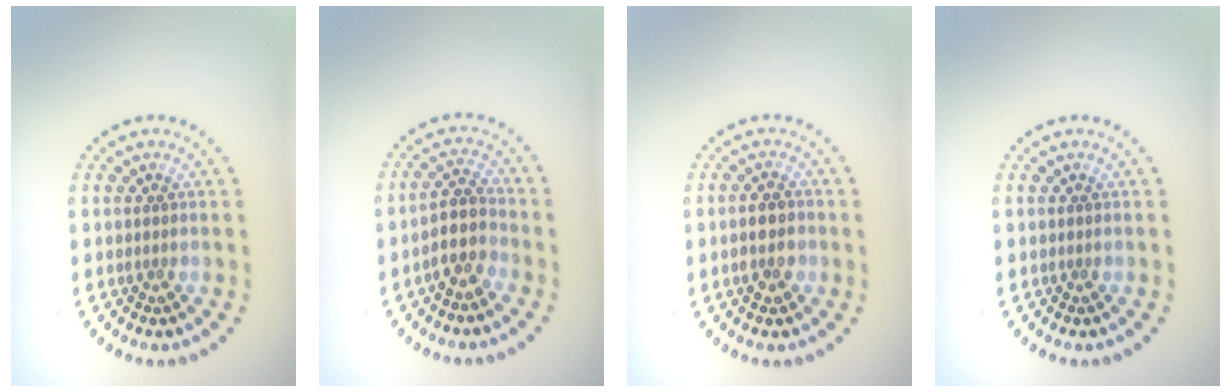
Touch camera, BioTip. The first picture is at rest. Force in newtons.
{"total": 3.0, "press": 2.6, "slide": 1.5}
{"total": 2.6, "press": 2.5, "slide": 0.6}
{"total": 0.0}